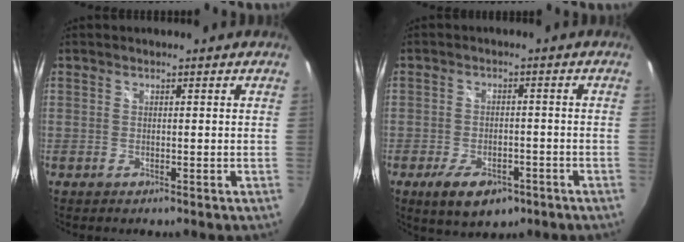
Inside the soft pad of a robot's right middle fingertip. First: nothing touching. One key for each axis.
{"total": 8.6, "fx": -5.2, "fy": 4.3, "fz": 5.3, "tx": -0.111, "ty": -0.012, "tz": -0.076}